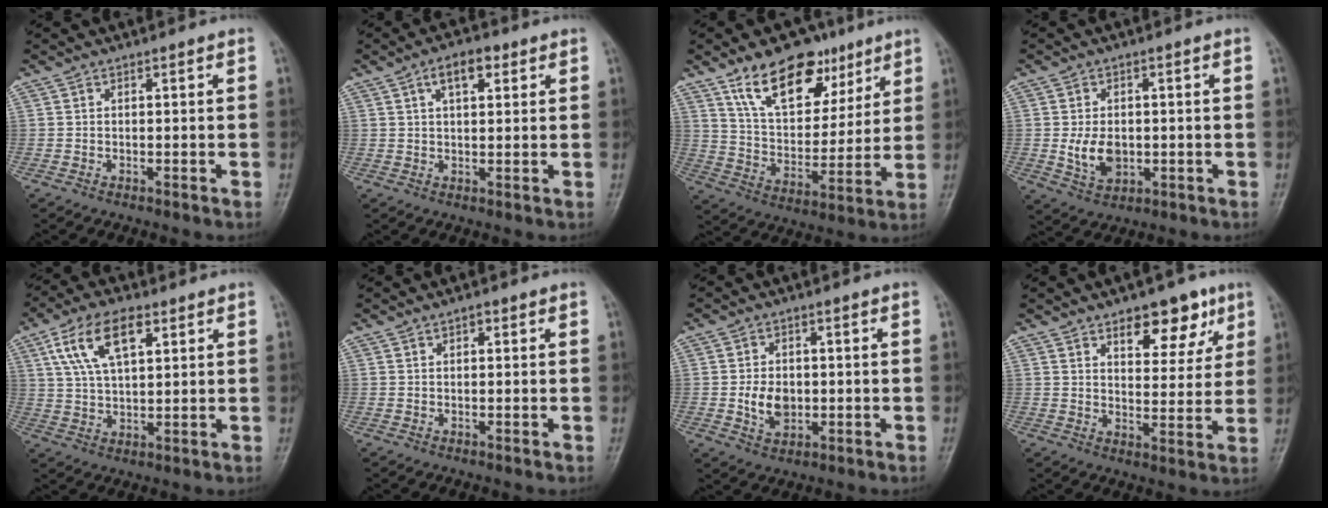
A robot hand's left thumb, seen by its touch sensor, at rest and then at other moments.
{"total": 5.5, "force": [2.4, 2.7, 4.0], "torque": [-0.056, 0.001, 0.036]}
{"total": 17.0, "force": [10.5, 9.6, 9.3], "torque": [-0.101, -0.049, 0.185]}
{"total": 6.4, "force": [-0.5, 4.4, 4.5], "torque": [-0.064, -0.006, 0.000]}
{"total": 11.3, "force": [4.9, 5.4, 8.6], "torque": [-0.157, -0.002, 0.094]}
{"total": 1.1, "force": [0.5, 0.6, 0.7], "torque": [-0.007, 0.001, 0.006]}
{"total": 5.7, "force": [-0.6, 4.2, 3.9], "torque": [-0.051, -0.002, -0.005]}
{"total": 10.5, "force": [6.0, 5.3, 6.7], "torque": [-0.054, -0.030, 0.087]}